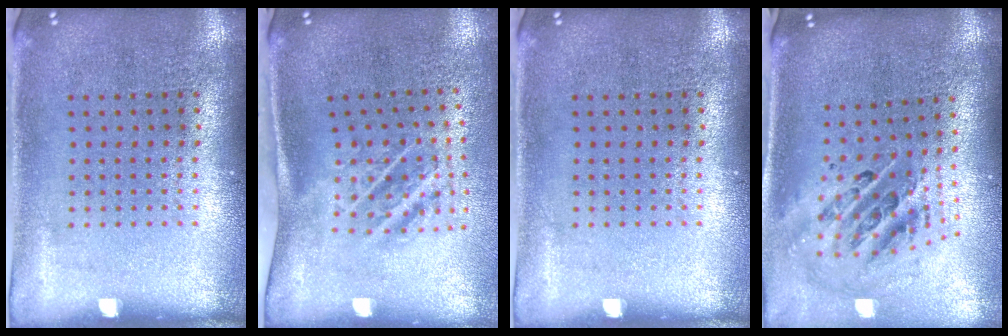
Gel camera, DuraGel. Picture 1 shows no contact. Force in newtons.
{"total": 1.8, "press": 1.1, "slide": 1.4}
{"total": 0.0}
{"total": 1.7, "press": 1.4, "slide": 1.1}